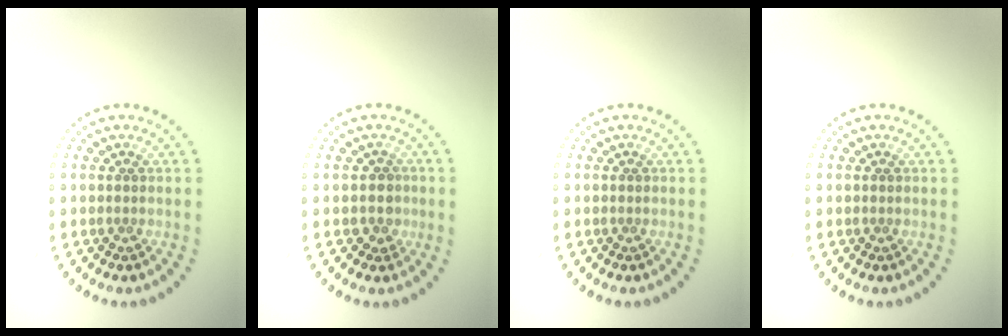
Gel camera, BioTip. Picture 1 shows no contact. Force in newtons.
{"total": 1.2, "press": 0.8, "slide": 0.8}
{"total": 0.0}
{"total": 0.0}